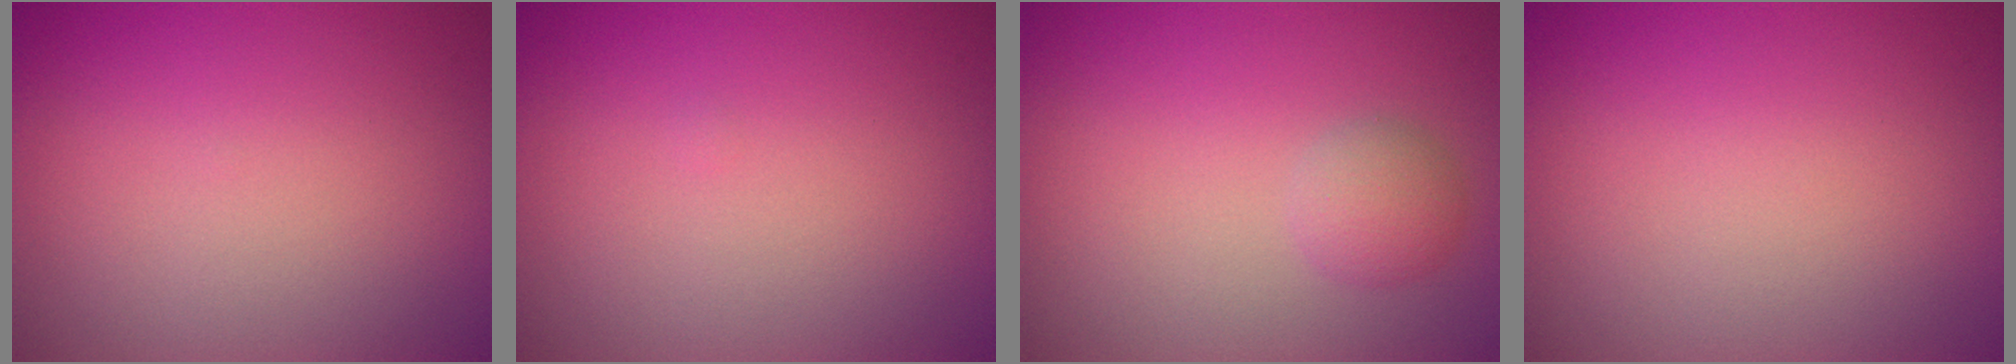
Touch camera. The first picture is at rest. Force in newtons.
{"total": 0.0}
{"total": 1.8, "press": 1.8, "slide": 0.1}
{"total": 0.0}